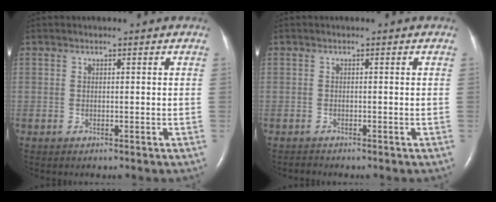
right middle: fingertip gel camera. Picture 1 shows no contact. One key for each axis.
{"total": 0.6, "fx": -0.6, "fy": 0.0, "fz": -0.2, "tx": -0.003, "ty": -0.005, "tz": -0.010}